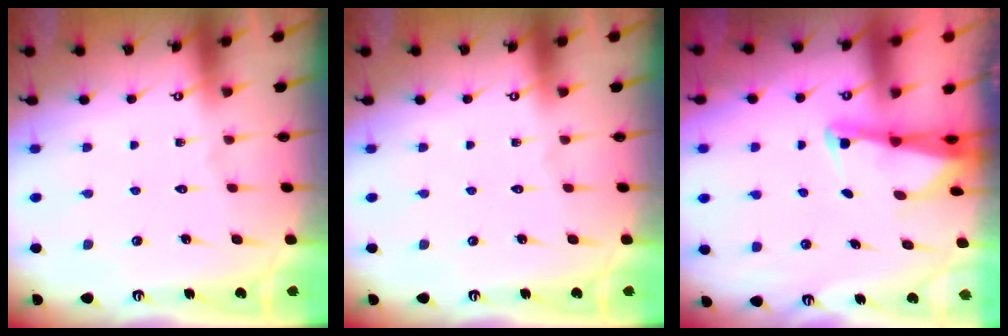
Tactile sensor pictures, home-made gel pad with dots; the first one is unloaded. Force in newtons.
{"total": 0.0}
{"total": 2.6, "press": 2.6, "slide": 0.3}